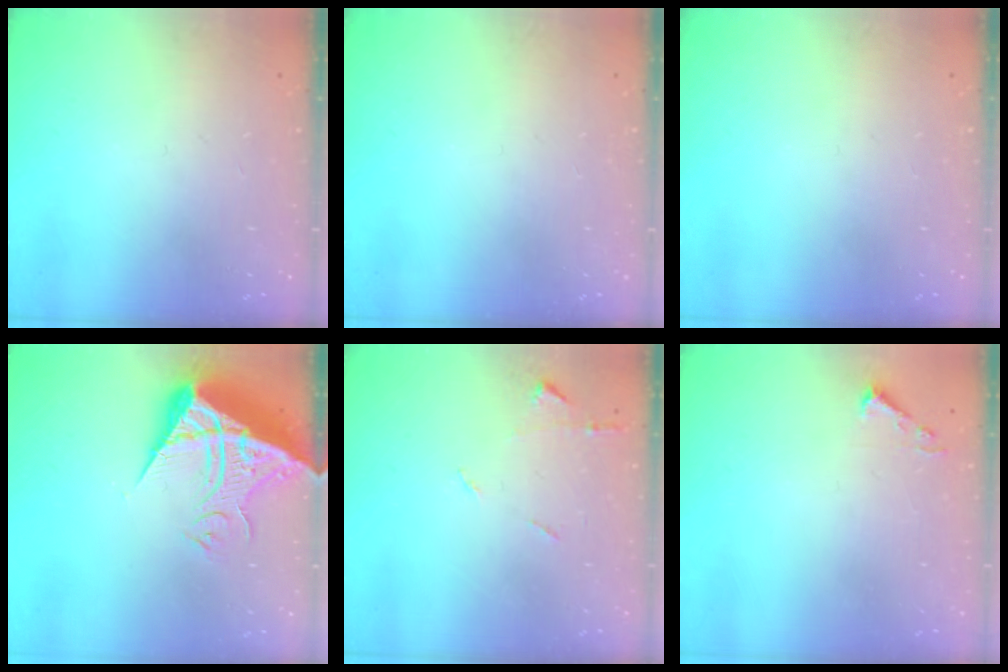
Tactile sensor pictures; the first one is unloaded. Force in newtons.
{"total": 0.0}
{"total": 0.0}
{"total": 13.9, "press": 13.9, "slide": 1.3}
{"total": 5.6, "press": 5.6, "slide": 0.8}
{"total": 3.7, "press": 3.7, "slide": 0.4}